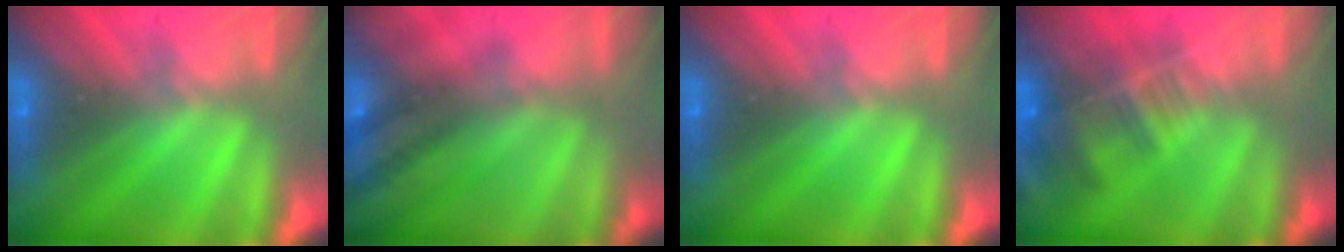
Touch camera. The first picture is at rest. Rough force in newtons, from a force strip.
{"total": 2.4}
{"total": 0.0}
{"total": 6.9}